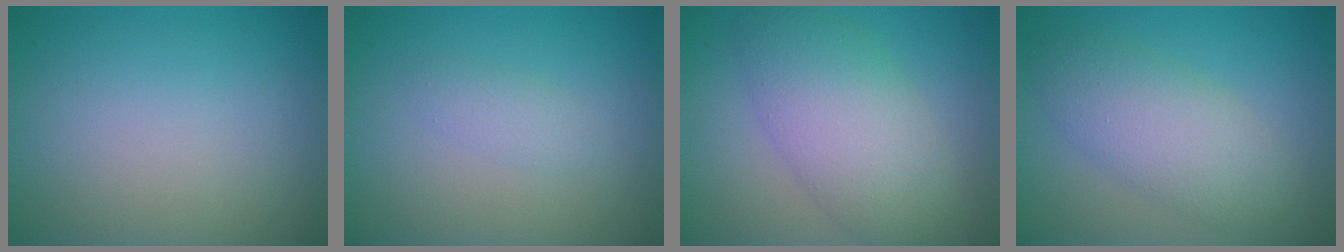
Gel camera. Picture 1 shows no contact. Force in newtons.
{"total": 1.3, "press": 1.3, "slide": 0.1}
{"total": 6.9, "press": 6.9, "slide": 0.3}
{"total": 5.1, "press": 5.1, "slide": 0.1}